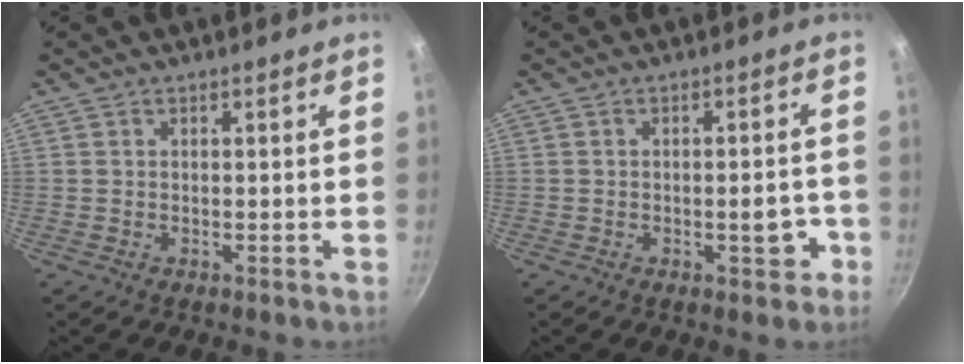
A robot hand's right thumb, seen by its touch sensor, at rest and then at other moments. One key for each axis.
{"total": 4.5, "fx": -1.8, "fy": 2.1, "fz": 3.6, "tx": -0.022, "ty": 0.022, "tz": -0.021}